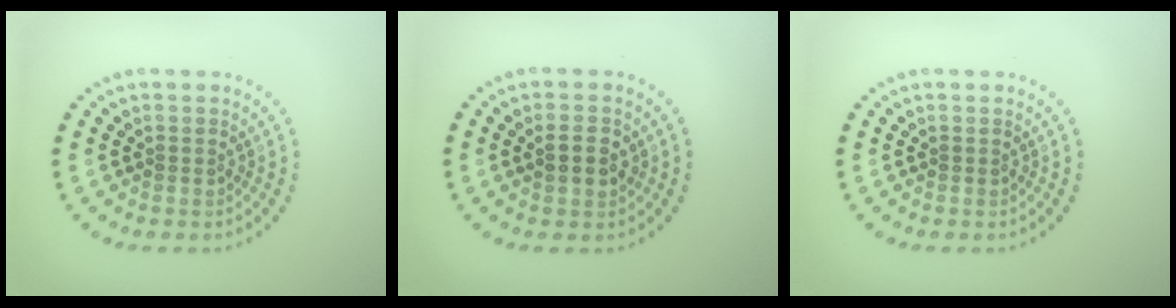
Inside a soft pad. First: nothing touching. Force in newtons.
{"total": 2.0, "press": 2.0, "slide": 0.2}
{"total": 0.0}